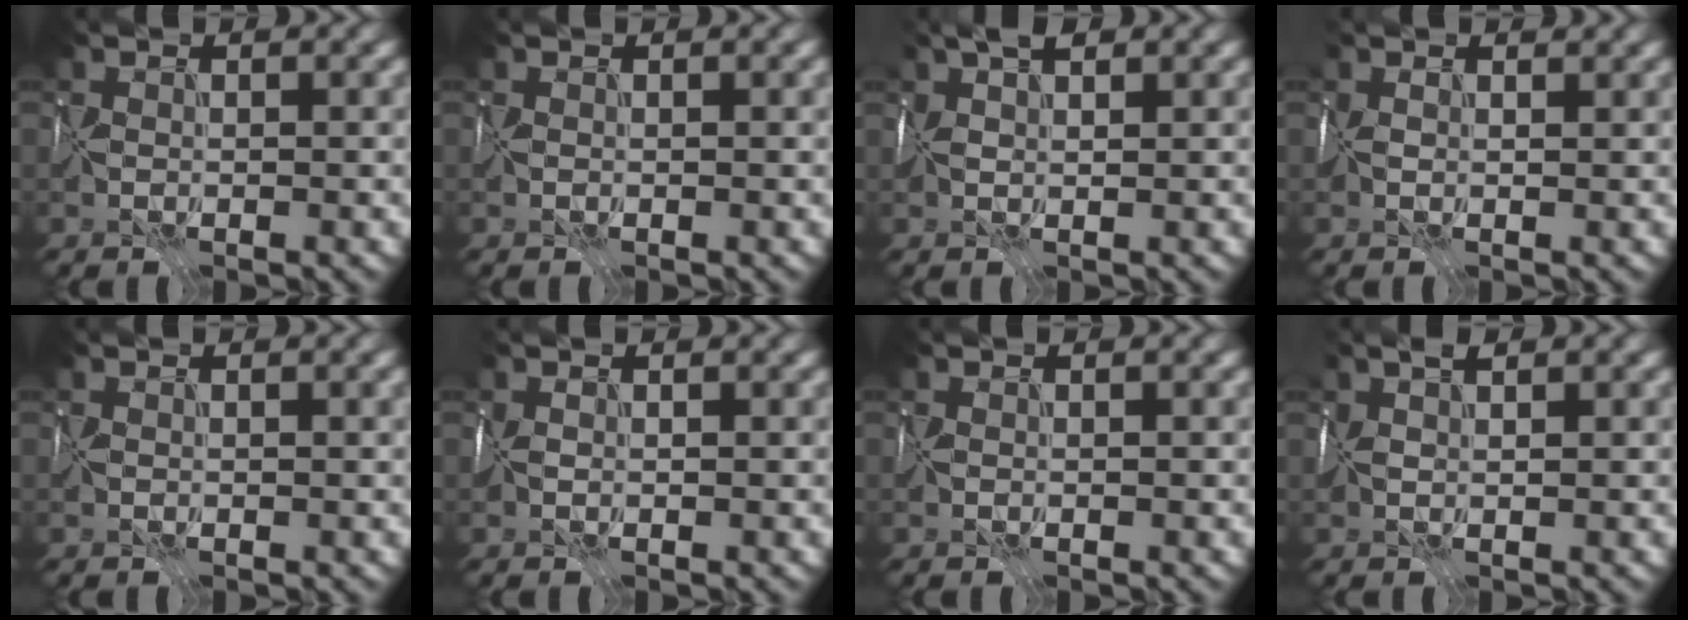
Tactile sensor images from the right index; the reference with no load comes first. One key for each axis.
{"total": 0.6, "fx": 0.2, "fy": 0.1, "fz": 0.6, "tx": -0.013, "ty": 0.000, "tz": 0.003}
{"total": 2.6, "fx": 1.8, "fy": 0.8, "fz": 1.7, "tx": -0.027, "ty": 0.009, "tz": 0.028}
{"total": 1.6, "fx": 1.0, "fy": 0.7, "fz": 1.0, "tx": -0.022, "ty": 0.005, "tz": 0.022}
{"total": 0.8, "fx": 0.2, "fy": 0.2, "fz": 0.8, "tx": -0.015, "ty": 0.000, "tz": 0.004}
{"total": 0.0}
{"total": 0.0}
{"total": 1.4, "fx": 1.0, "fy": 0.1, "fz": 0.9, "tx": -0.015, "ty": 0.005, "tz": 0.016}